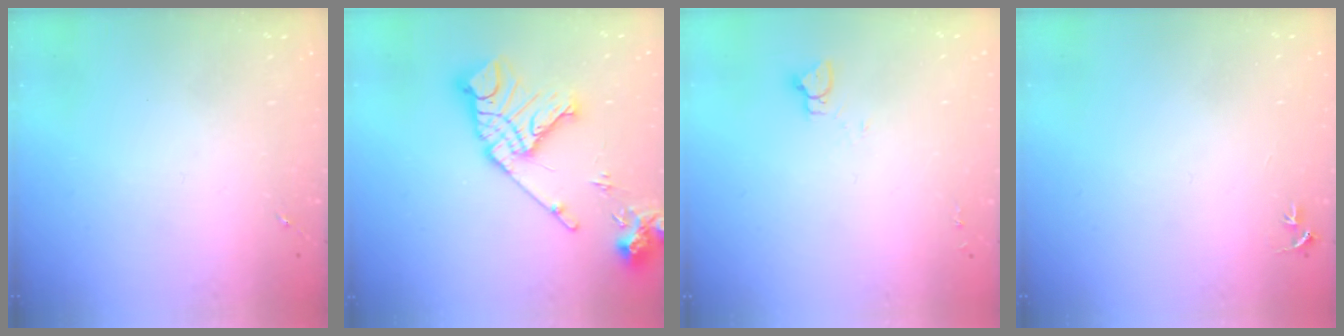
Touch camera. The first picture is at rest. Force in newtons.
{"total": 19.0, "press": 18.8, "slide": 2.3}
{"total": 3.6, "press": 3.6, "slide": 0.3}
{"total": 3.1, "press": 3.1, "slide": 0.3}